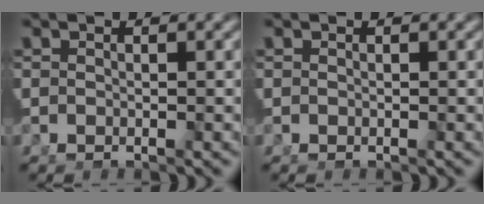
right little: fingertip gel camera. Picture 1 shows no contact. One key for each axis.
{"total": 0.0}